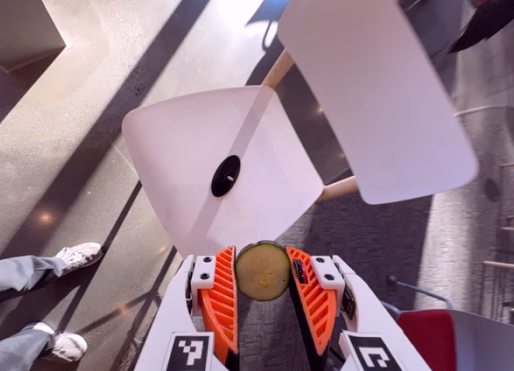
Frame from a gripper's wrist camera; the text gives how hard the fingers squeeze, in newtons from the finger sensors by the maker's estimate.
{"total": 9.0, "left": 9.3, "right": 8.6}